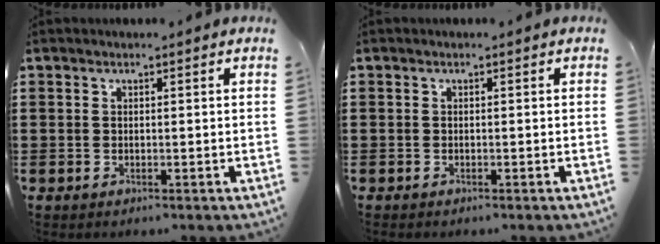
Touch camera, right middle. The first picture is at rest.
{"total": 0.0}